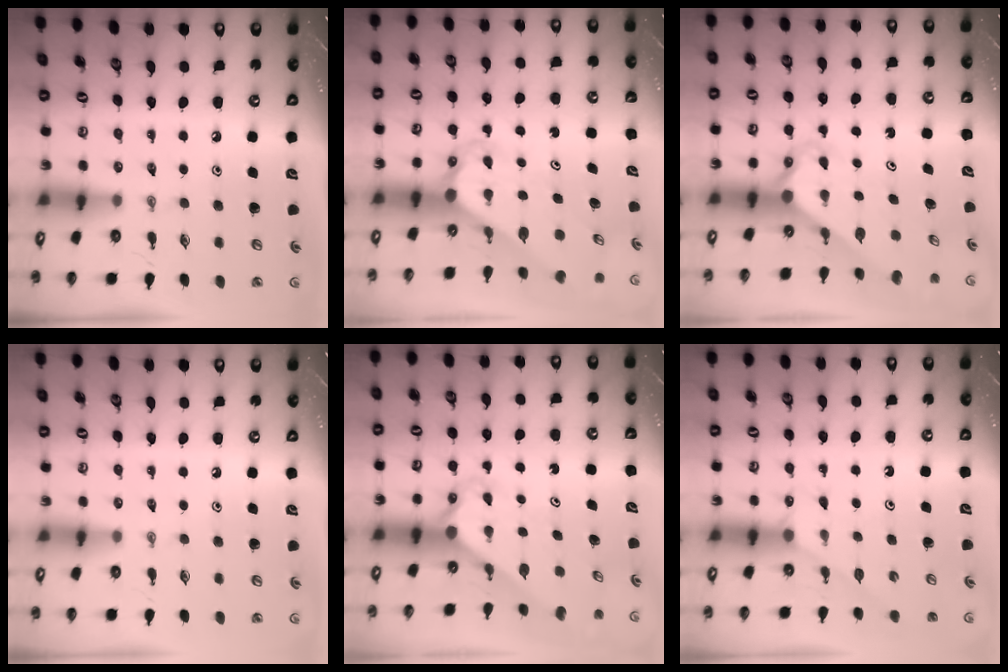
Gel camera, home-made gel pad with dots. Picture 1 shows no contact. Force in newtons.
{"total": 4.0, "press": 4.0, "slide": 0.3}
{"total": 2.8, "press": 2.8, "slide": 0.2}
{"total": 0.0}
{"total": 2.8, "press": 2.8, "slide": 0.2}
{"total": 2.5, "press": 2.5, "slide": 0.4}